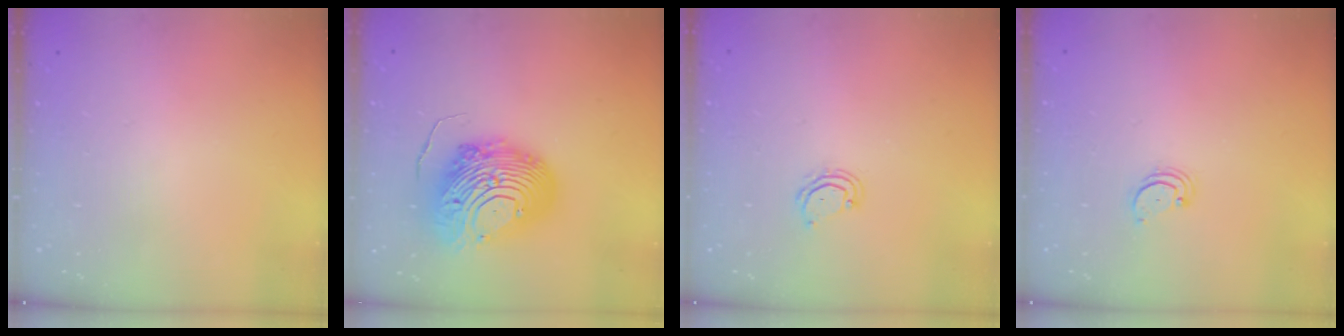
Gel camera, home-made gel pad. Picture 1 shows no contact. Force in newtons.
{"total": 16.1, "press": 16.0, "slide": 1.8}
{"total": 4.2, "press": 4.1, "slide": 0.4}
{"total": 2.2, "press": 2.2, "slide": 0.2}